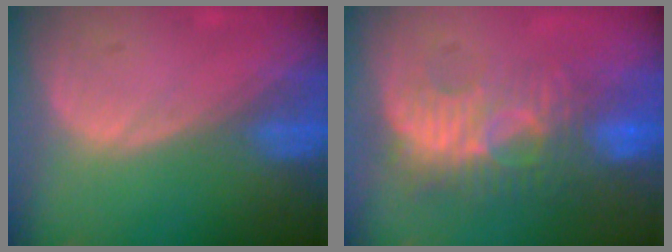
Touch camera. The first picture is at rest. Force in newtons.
{"total": 9.1, "press": 8.7, "slide": 2.7}